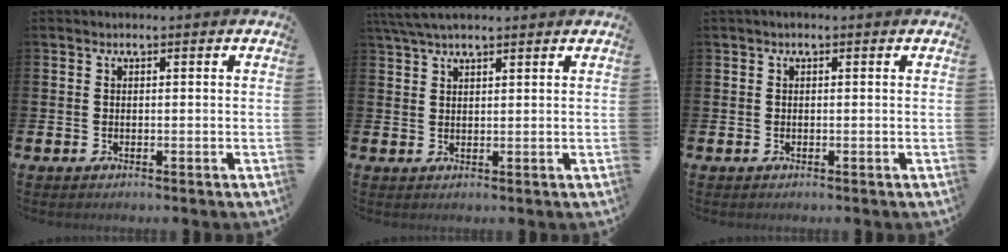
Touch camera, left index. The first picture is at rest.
{"total": 4.2, "force": [3.5, 1.0, 2.0], "torque": [-0.048, -0.002, 0.065]}
{"total": 0.0}